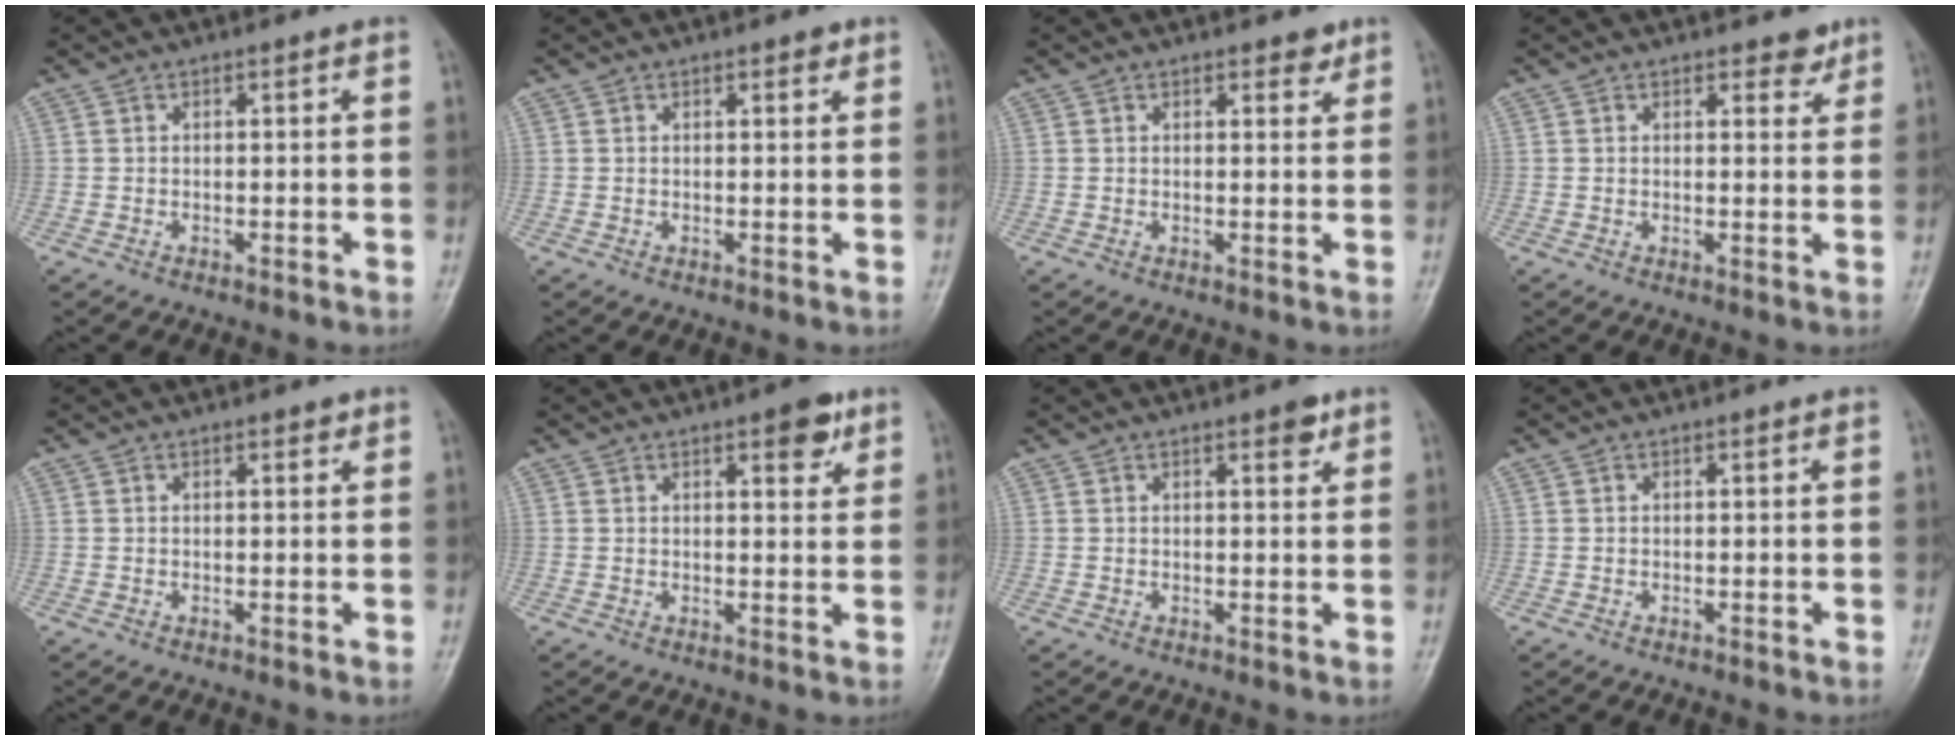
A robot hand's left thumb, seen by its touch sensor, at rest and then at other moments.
{"total": 1.5, "force": [0.9, 0.6, 0.9], "torque": [-0.005, -0.003, 0.010]}
{"total": 2.3, "force": [1.7, 1.1, 1.0], "torque": [0.001, -0.010, 0.021]}
{"total": 2.7, "force": [2.0, 1.4, 1.1], "torque": [0.003, -0.012, 0.025]}
{"total": 1.2, "force": [0.8, 0.6, 0.6], "torque": [-0.002, -0.003, 0.008]}
{"total": 4.8, "force": [2.8, 1.8, 3.5], "torque": [-0.032, -0.013, 0.033]}
{"total": 2.5, "force": [1.6, 0.9, 1.6], "torque": [-0.015, -0.008, 0.020]}
{"total": 0.0}